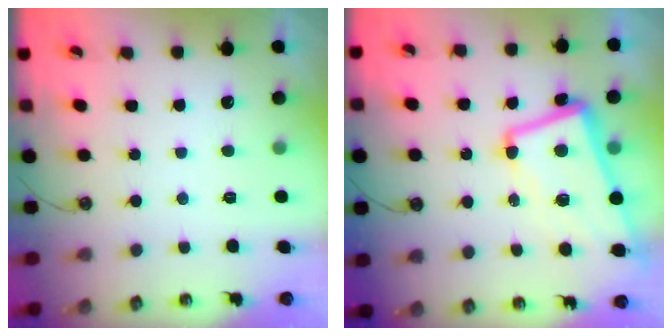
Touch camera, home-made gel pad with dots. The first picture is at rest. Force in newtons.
{"total": 6.5, "press": 6.2, "slide": 2.0}